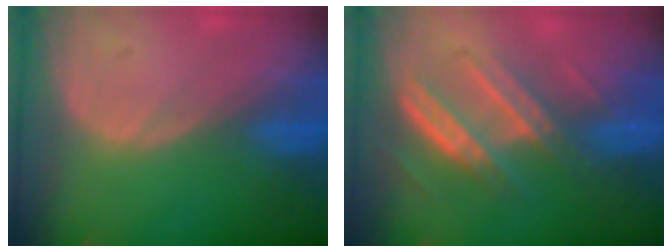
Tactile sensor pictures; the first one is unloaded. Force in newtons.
{"total": 7.6, "press": 6.9, "slide": 3.3}